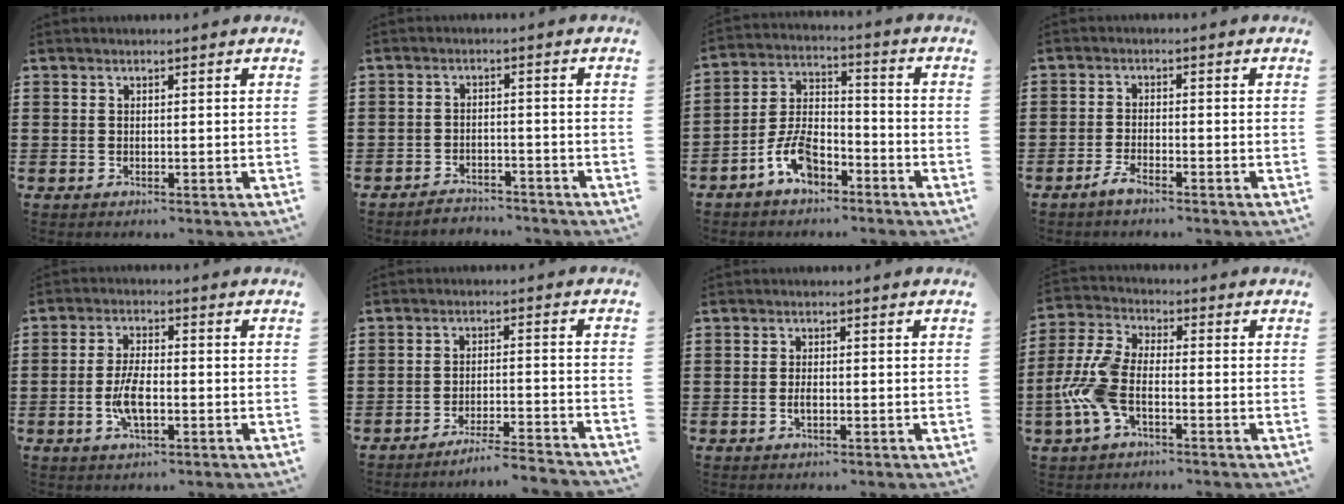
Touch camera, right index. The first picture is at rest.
{"total": 2.8, "force": [-2.7, 0.4, 0.0], "torque": [-0.008, 0.003, -0.059]}
{"total": 7.4, "force": [-4.5, 3.7, 4.6], "torque": [-0.108, 0.012, -0.091]}
{"total": 2.3, "force": [-1.9, 0.4, 1.2], "torque": [-0.037, -0.001, -0.041]}
{"total": 5.7, "force": [-1.4, 2.2, 5.1], "torque": [-0.114, -0.003, -0.031]}
{"total": 4.4, "force": [-4.1, -0.6, 1.4], "torque": [-0.024, -0.008, -0.083]}
{"total": 1.6, "force": [-0.4, 0.6, 1.4], "torque": [-0.027, 0.000, -0.007]}
{"total": 8.7, "force": [-2.7, 4.2, 7.2], "torque": [-0.183, -0.009, -0.055]}